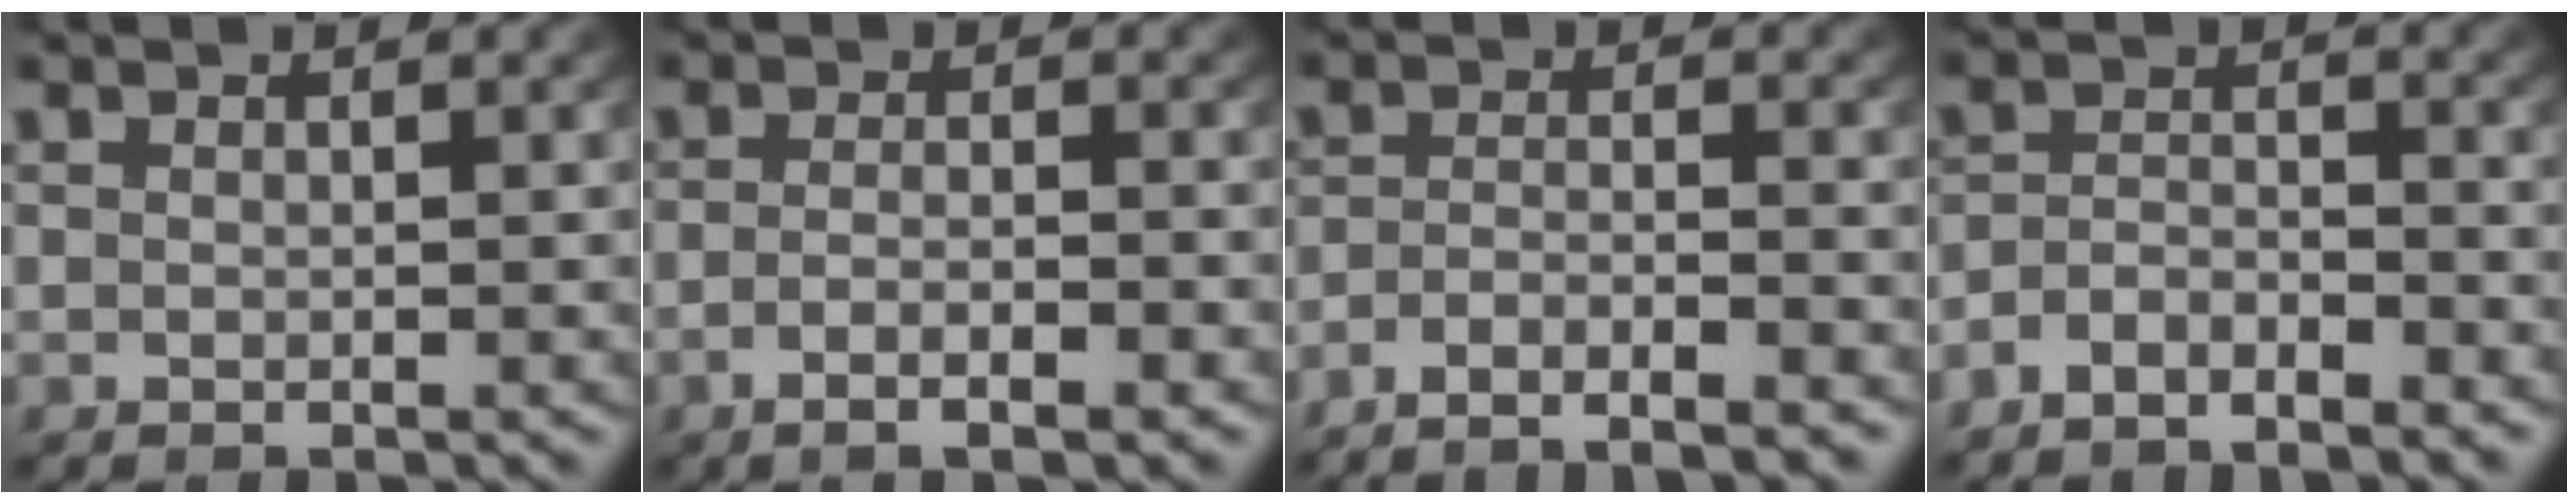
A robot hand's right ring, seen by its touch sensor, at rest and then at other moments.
{"total": 3.0, "force": [-2.1, 0.5, 2.0], "torque": [-0.042, -0.009, -0.033]}
{"total": 4.8, "force": [-4.4, 1.1, 1.6], "torque": [-0.026, -0.011, -0.072]}
{"total": 4.1, "force": [-3.4, 2.2, 0.9], "torque": [-0.015, -0.008, -0.063]}